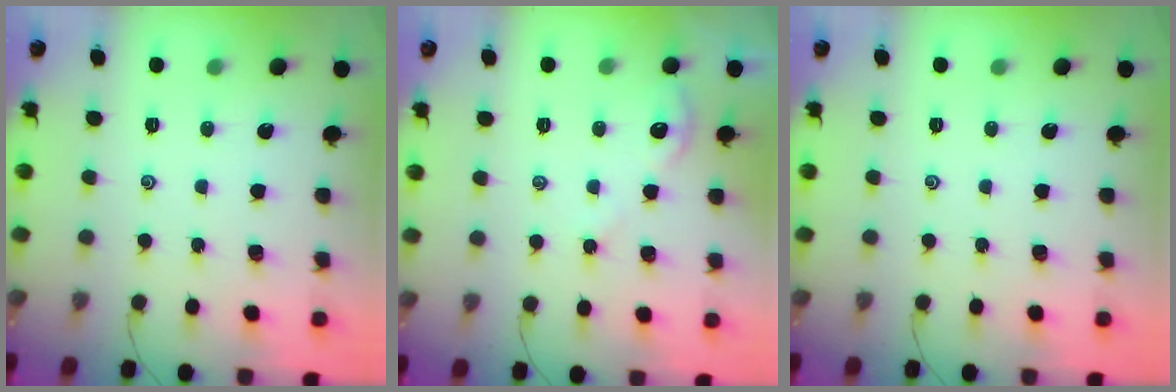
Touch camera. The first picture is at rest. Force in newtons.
{"total": 2.4, "press": 2.4, "slide": 0.4}
{"total": 0.0}